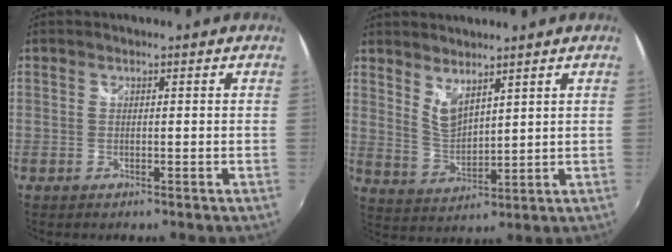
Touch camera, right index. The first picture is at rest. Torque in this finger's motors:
{"motor_torque": [0.12, 0.36, 0.17, 0.03]}